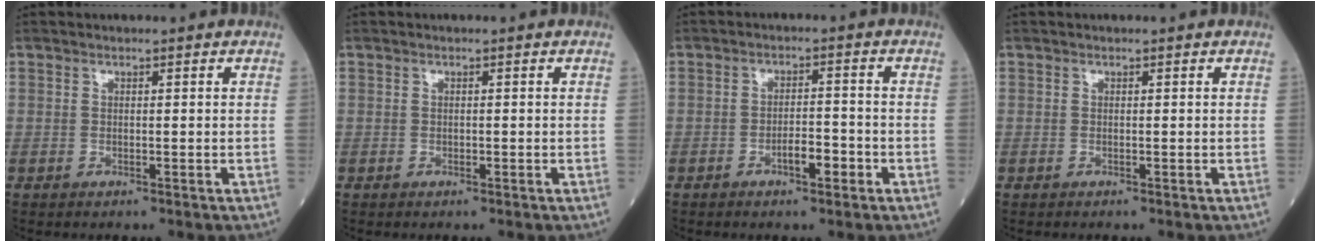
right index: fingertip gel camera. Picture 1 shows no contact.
{"total": 0.0}
{"total": 3.6, "force": [-1.9, 1.1, 3.0], "torque": [-0.046, 0.005, -0.032]}
{"total": 0.0}